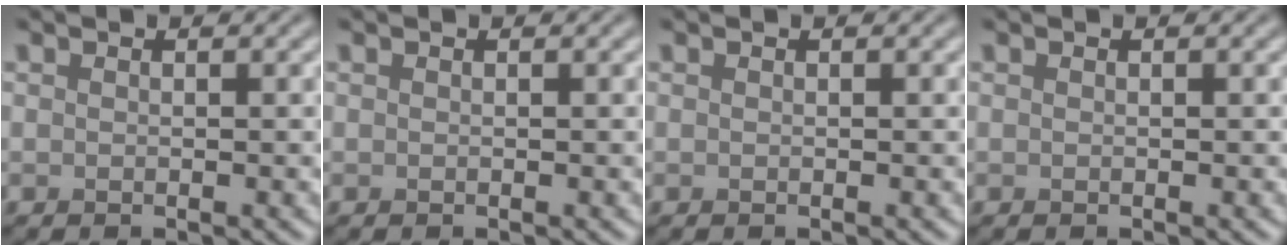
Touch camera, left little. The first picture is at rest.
{"total": 0.0}
{"total": 0.0}
{"total": 0.0}